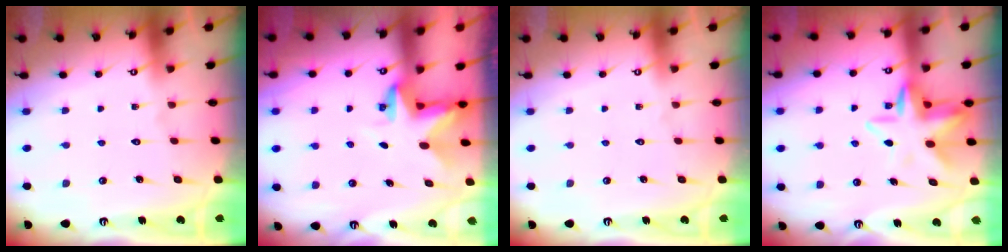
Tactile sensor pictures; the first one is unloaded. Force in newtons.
{"total": 2.8, "press": 2.8, "slide": 0.2}
{"total": 0.0}
{"total": 8.8, "press": 8.4, "slide": 2.5}